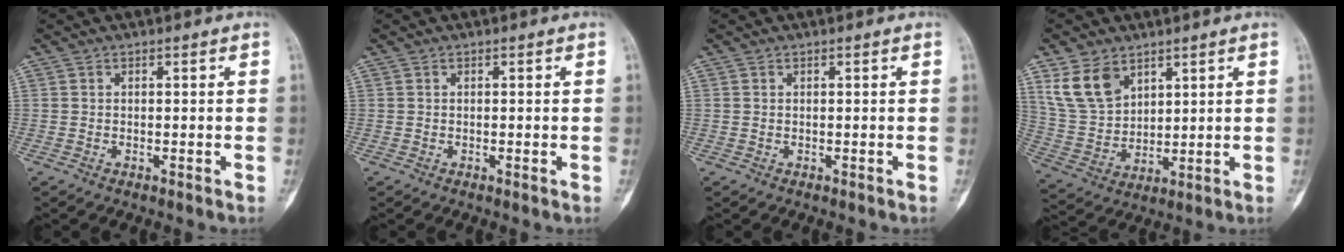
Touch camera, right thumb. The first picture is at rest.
{"total": 0.5, "force": [-0.1, 0.1, 0.5], "torque": [-0.007, -0.001, -0.001]}
{"total": 0.0}
{"total": 10.3, "force": [5.8, 6.7, 5.2], "torque": [-0.088, -0.022, 0.131]}